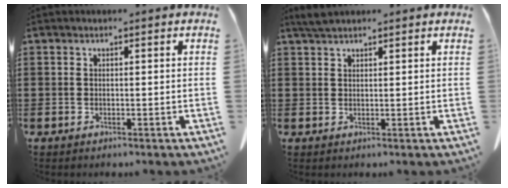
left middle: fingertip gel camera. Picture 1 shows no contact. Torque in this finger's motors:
{"motor_torque": [0.02, 0.01, 0.02, 0.01]}